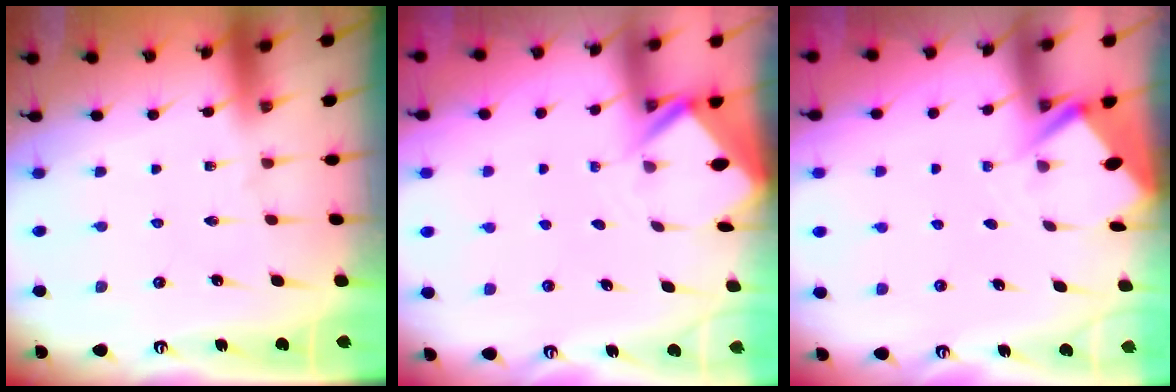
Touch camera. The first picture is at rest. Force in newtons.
{"total": 2.5, "press": 2.5, "slide": 0.2}
{"total": 2.7, "press": 2.7, "slide": 0.4}